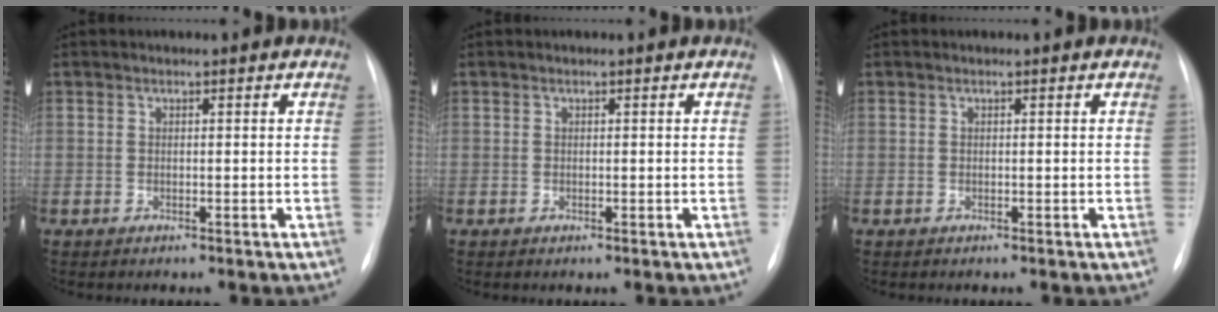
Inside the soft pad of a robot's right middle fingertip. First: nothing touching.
{"total": 0.0}
{"total": 0.0}